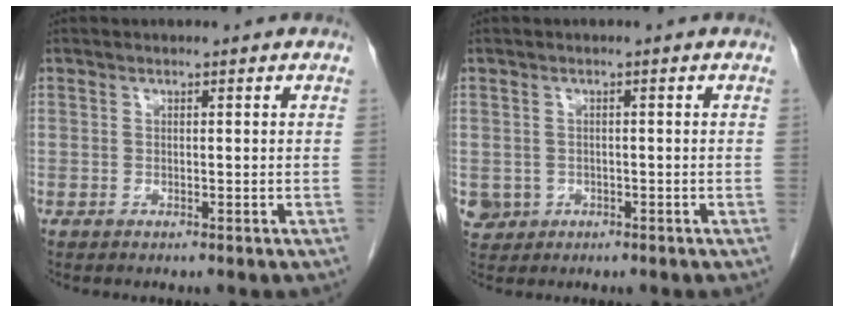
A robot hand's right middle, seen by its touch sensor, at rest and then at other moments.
{"total": 3.1, "force": [-1.0, 2.9, 0.4], "torque": [-0.006, 0.005, -0.012]}